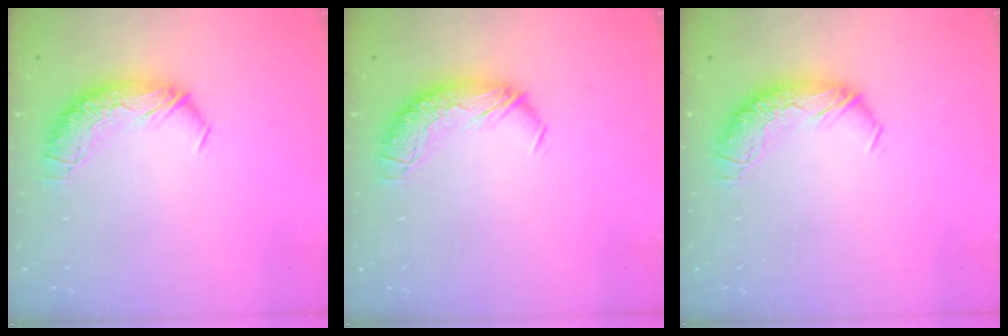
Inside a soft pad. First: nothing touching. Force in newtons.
{"total": 0.0}
{"total": 0.0}